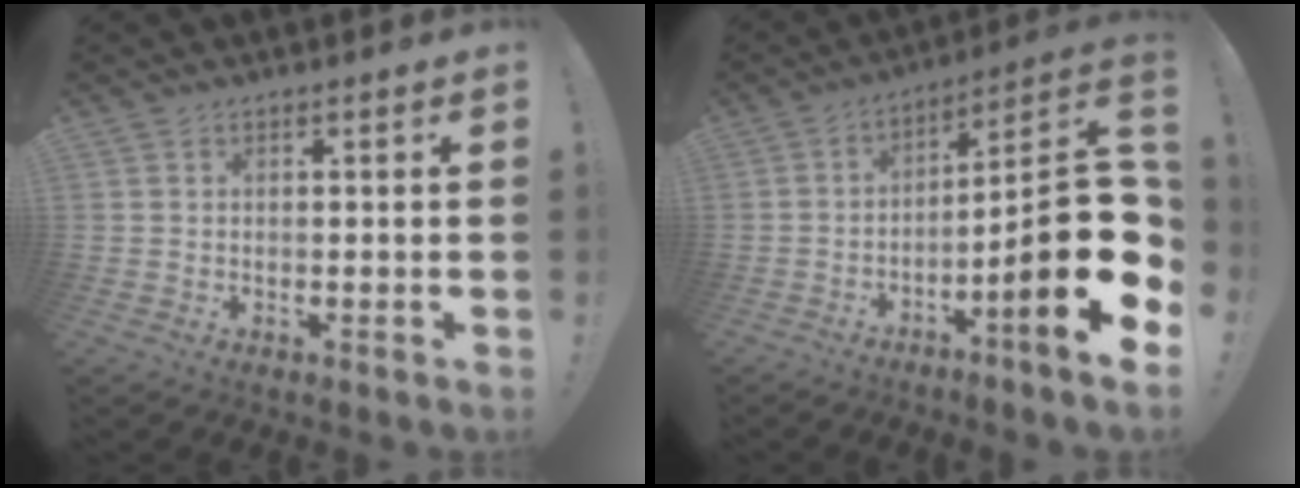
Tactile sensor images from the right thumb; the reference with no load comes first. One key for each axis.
{"total": 20.4, "fx": -4.9, "fy": 3.0, "fz": 19.5, "tx": -0.299, "ty": 0.015, "tz": -0.082}